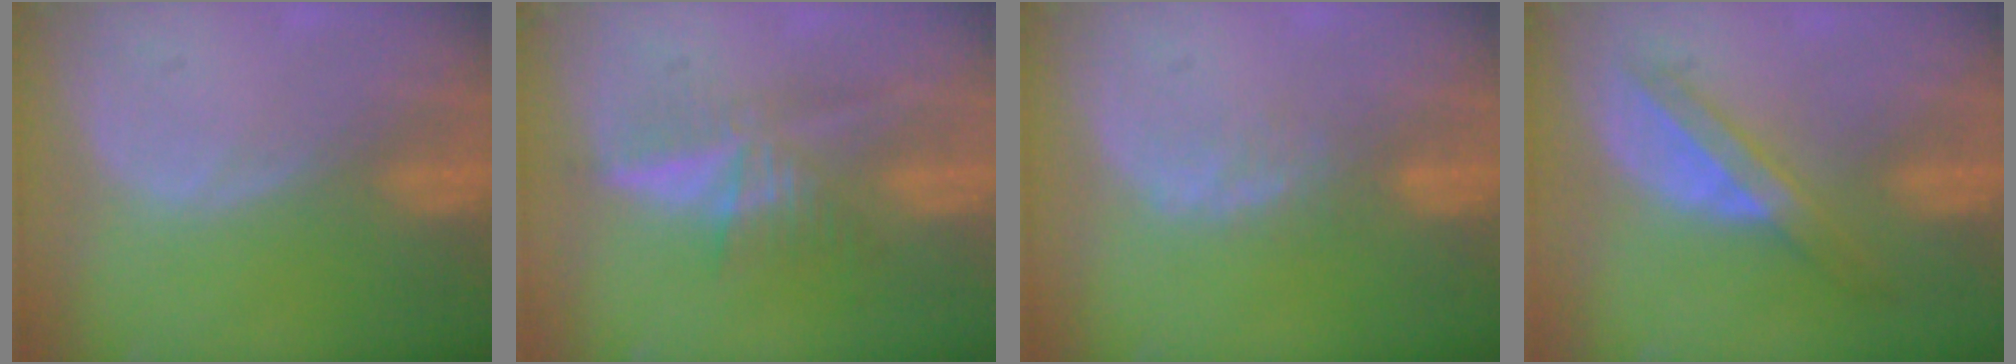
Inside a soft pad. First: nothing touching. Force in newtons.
{"total": 5.3, "press": 5.2, "slide": 1.2}
{"total": 1.9, "press": 1.8, "slide": 0.5}
{"total": 6.0, "press": 5.5, "slide": 2.5}